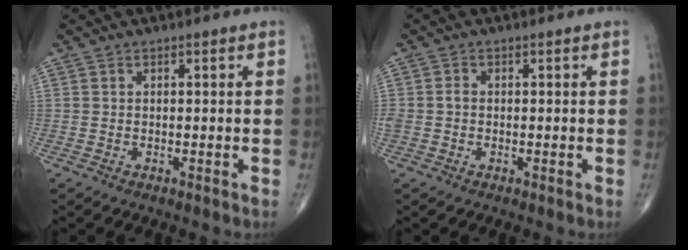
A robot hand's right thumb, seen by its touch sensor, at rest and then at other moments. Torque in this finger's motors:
{"motor_torque": [0.00, -0.02, 0.11, 0.15, 0.06]}